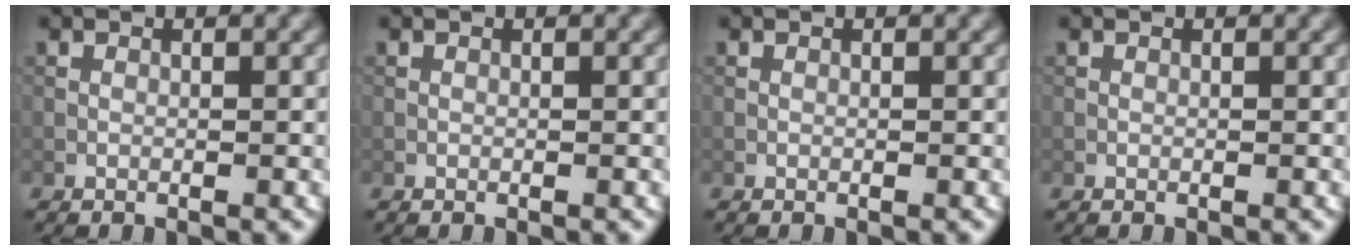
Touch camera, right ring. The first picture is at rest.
{"total": 0.0}
{"total": 0.0}
{"total": 0.0}